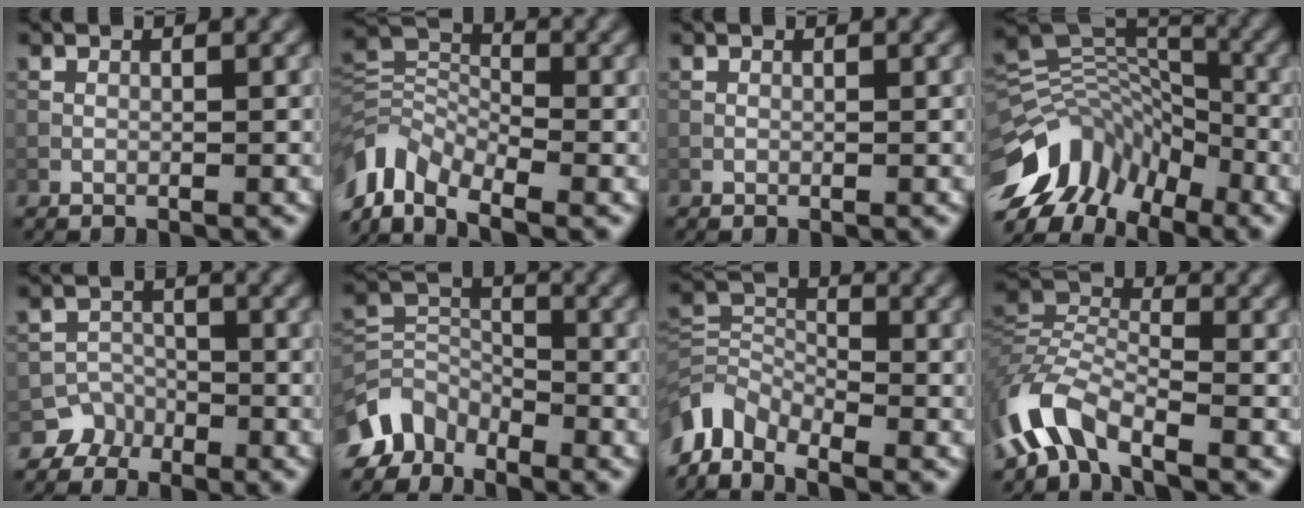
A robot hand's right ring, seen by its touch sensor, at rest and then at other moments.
{"total": 7.6, "force": [-4.8, 4.2, 4.1], "torque": [-0.081, -0.002, -0.110]}
{"total": 0.0}
{"total": 11.0, "force": [-7.0, 6.5, 5.5], "torque": [-0.111, 0.020, -0.144]}
{"total": 3.7, "force": [-2.8, 2.4, -0.2], "torque": [0.039, 0.008, -0.048]}
{"total": 5.6, "force": [-4.3, 3.1, 1.8], "torque": [-0.032, -0.003, -0.098]}
{"total": 5.8, "force": [-4.3, 3.0, 2.5], "torque": [-0.047, -0.003, -0.098]}
{"total": 7.2, "force": [-4.7, 2.9, 4.5], "torque": [-0.093, 0.003, -0.113]}